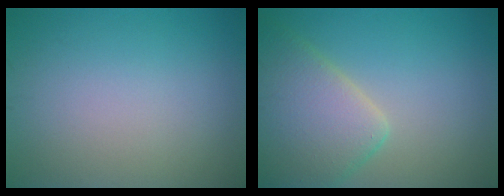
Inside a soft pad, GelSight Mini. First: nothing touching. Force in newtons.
{"total": 6.5, "press": 6.5, "slide": 0.6}